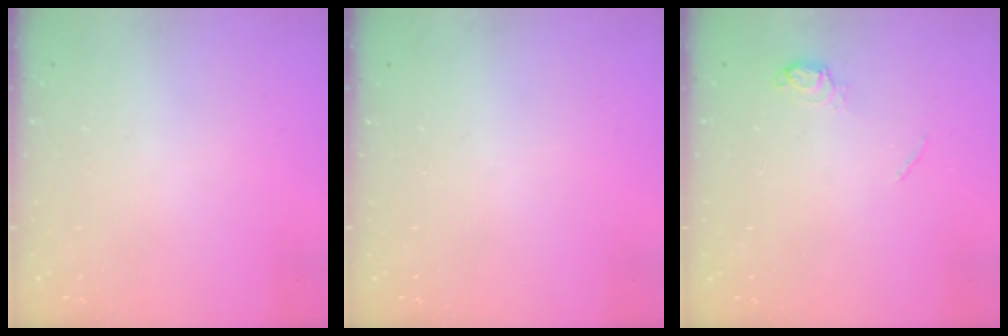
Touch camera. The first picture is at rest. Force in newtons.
{"total": 0.0}
{"total": 6.1, "press": 6.0, "slide": 0.6}